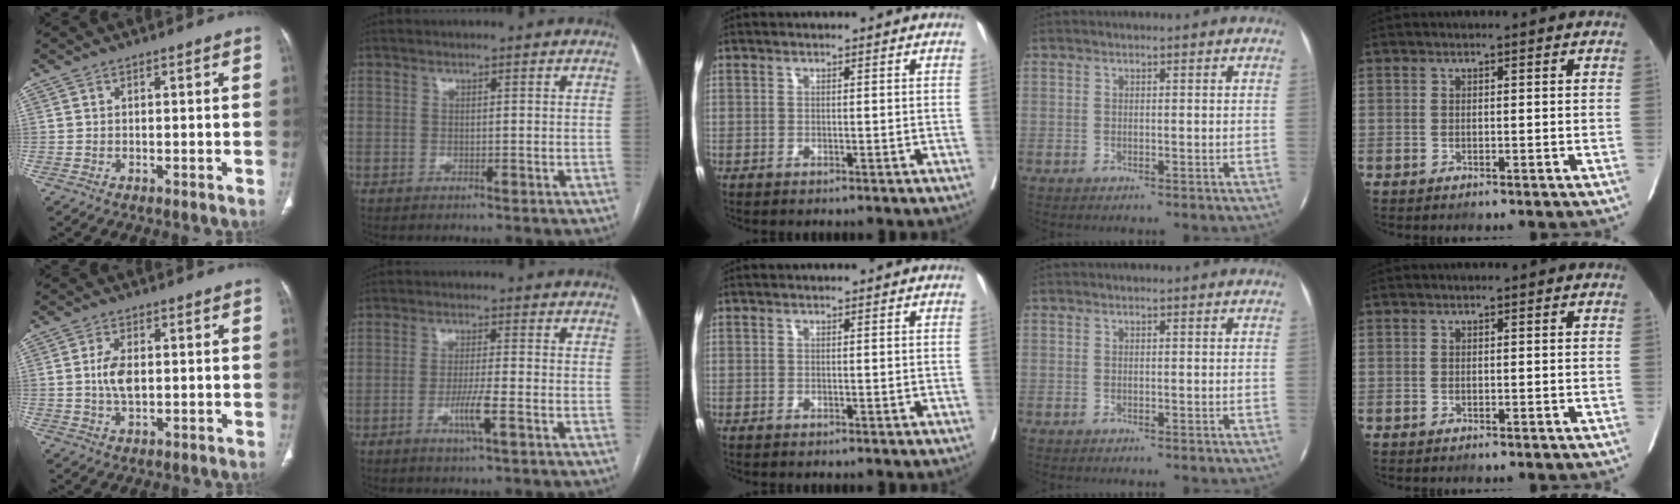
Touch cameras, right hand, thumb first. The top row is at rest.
{"thumb": {"total": 5.1, "force": [0.3, 2.8, 4.3], "torque": [-0.085, -0.001, 0.006]}, "index": {"total": 4.7, "force": [-1.9, 0.0, 4.3], "torque": [-0.081, -0.008, -0.035]}}